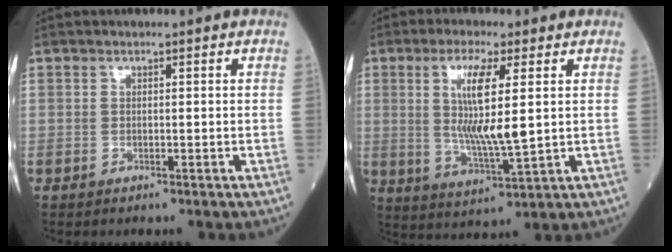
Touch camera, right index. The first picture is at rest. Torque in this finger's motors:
{"motor_torque": [1.73, 0.35, 0.82, 0.21]}